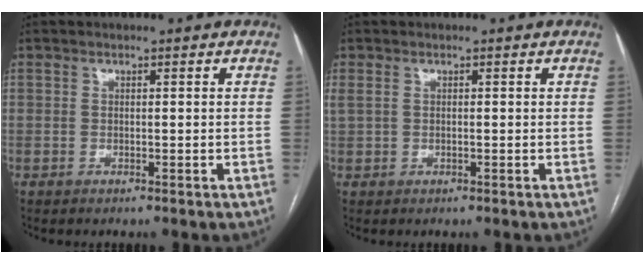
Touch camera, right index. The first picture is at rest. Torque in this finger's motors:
{"motor_torque": [0.35, 0.26, -0.02, 0.01]}